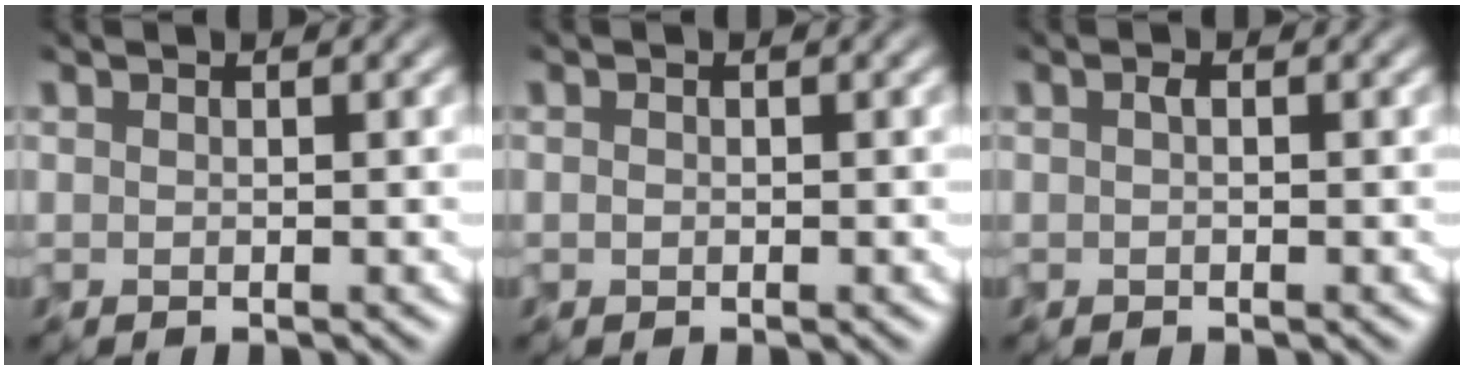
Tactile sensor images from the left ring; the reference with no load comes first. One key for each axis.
{"total": 0.6, "fx": -0.5, "fy": -0.2, "fz": -0.3, "tx": -0.005, "ty": 0.001, "tz": 0.004}
{"total": 0.8, "fx": -0.7, "fy": -0.2, "fz": 0.0, "tx": -0.011, "ty": 0.003, "tz": -0.003}